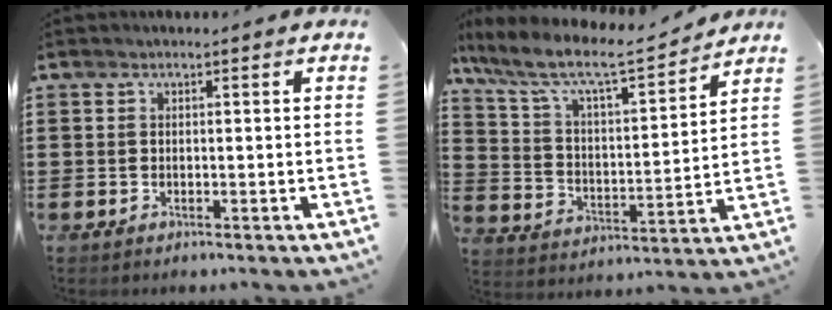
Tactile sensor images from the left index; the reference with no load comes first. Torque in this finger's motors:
{"motor_torque": [2.14, 0.00, 0.48, 0.21]}